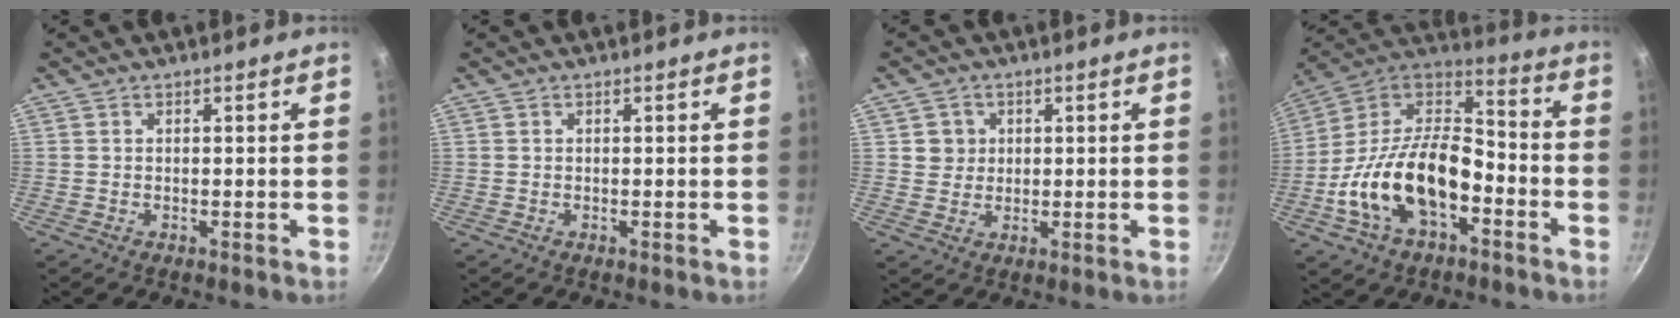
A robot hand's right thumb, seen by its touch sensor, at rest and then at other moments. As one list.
[{"total": 0.0}, {"total": 3.6, "force": [0.9, 3.5, 0.6], "torque": [0.015, 0.006, 0.014]}, {"total": 22.0, "force": [-6.9, 12.5, 16.7], "torque": [-0.283, 0.059, -0.137]}]